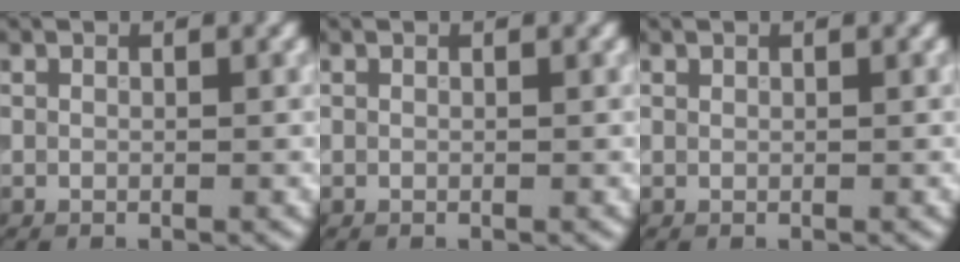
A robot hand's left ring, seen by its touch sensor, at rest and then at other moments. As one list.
[{"total": 0.0}, {"total": 0.0}]